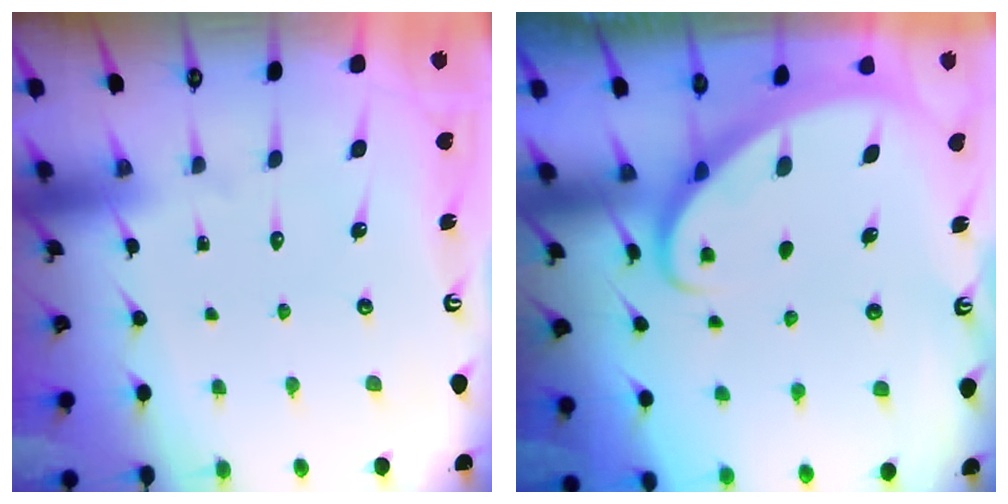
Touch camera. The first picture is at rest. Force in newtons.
{"total": 2.5, "press": 2.5, "slide": 0.3}